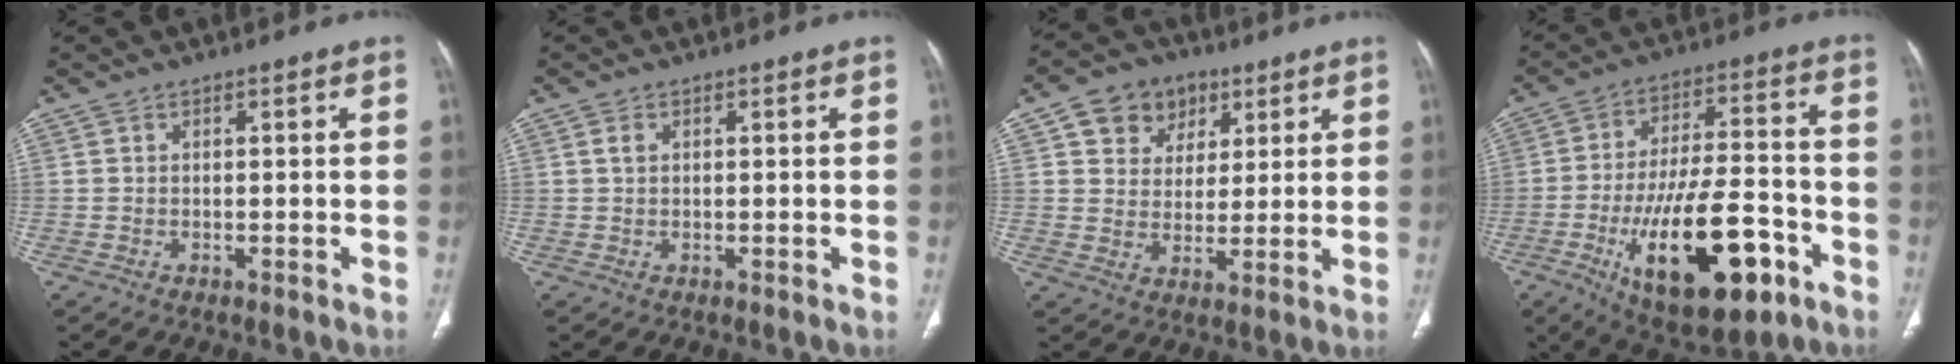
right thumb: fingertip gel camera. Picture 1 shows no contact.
{"total": 1.1, "force": [0.4, 0.7, 0.8], "torque": [-0.013, 0.001, 0.009]}
{"total": 9.9, "force": [4.5, 8.0, 3.7], "torque": [-0.026, -0.011, 0.073]}
{"total": 22.5, "force": [-9.1, 9.3, 18.3], "torque": [-0.296, 0.036, -0.132]}